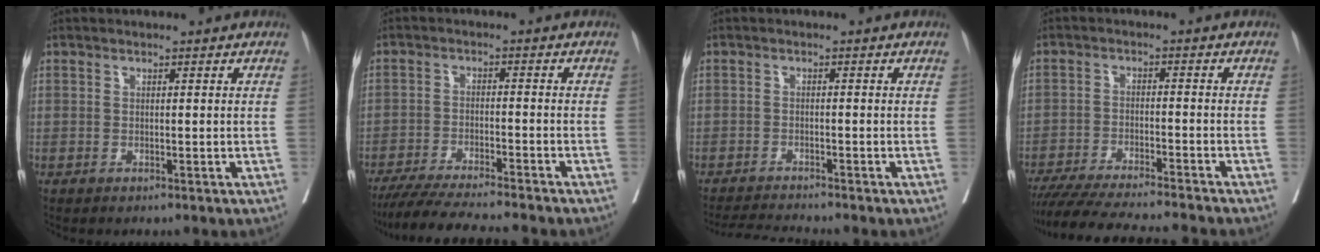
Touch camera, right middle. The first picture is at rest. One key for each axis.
{"total": 12.6, "fx": -11.1, "fy": -0.3, "fz": 5.9, "tx": -0.081, "ty": -0.024, "tz": -0.176}
{"total": 4.3, "fx": -4.1, "fy": -1.0, "fz": 0.8, "tx": -0.016, "ty": -0.021, "tz": -0.070}
{"total": 15.8, "fx": -14.4, "fy": -0.2, "fz": 6.6, "tx": -0.106, "ty": -0.031, "tz": -0.221}